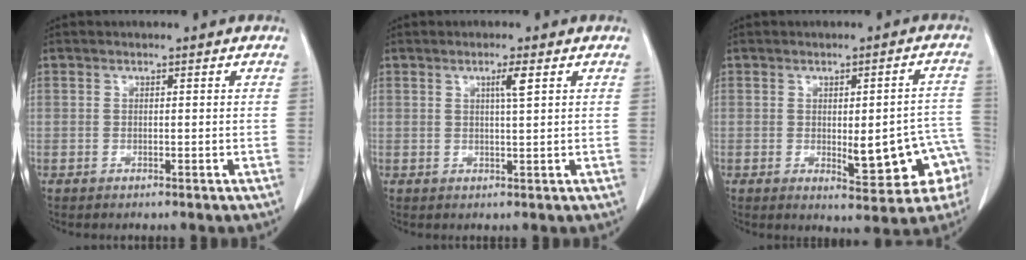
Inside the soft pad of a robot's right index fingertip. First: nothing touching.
{"total": 2.2, "force": [0.9, -0.3, 2.0], "torque": [-0.037, -0.003, 0.016]}
{"total": 11.7, "force": [-3.0, 3.6, 10.8], "torque": [-0.105, 0.021, -0.025]}